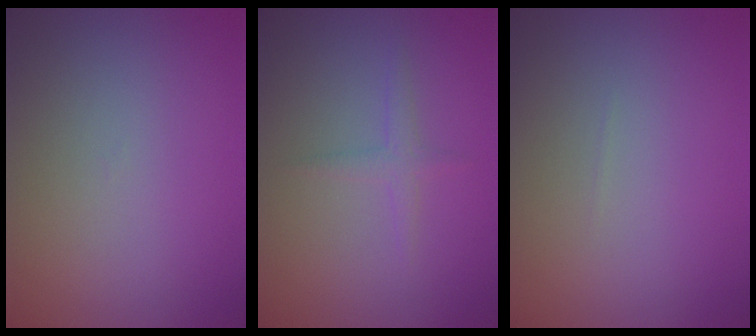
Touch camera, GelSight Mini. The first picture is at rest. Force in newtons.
{"total": 1.2, "press": 1.2, "slide": 0.0}
{"total": 0.0}